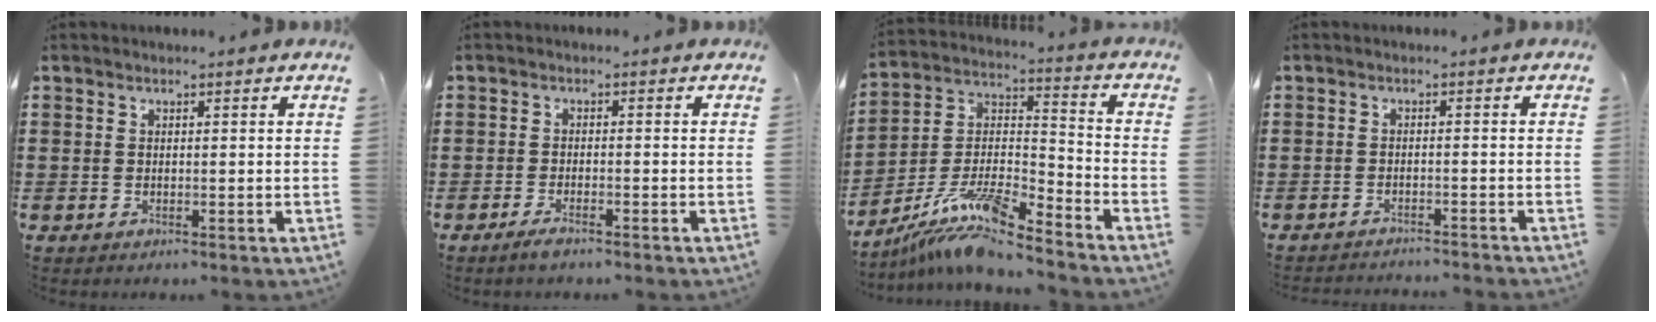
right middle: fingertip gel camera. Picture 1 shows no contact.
{"total": 1.7, "force": [-1.3, 0.1, 1.1], "torque": [-0.020, -0.002, -0.024]}
{"total": 11.8, "force": [-9.9, 1.3, 6.3], "torque": [-0.132, 0.007, -0.196]}
{"total": 1.7, "force": [-1.6, -0.2, 0.0], "torque": [-0.005, 0.001, -0.034]}